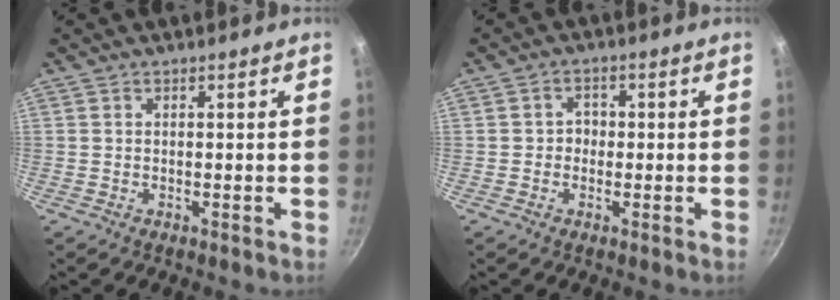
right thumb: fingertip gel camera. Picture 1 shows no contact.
{"total": 2.7, "force": [-0.4, 2.5, 1.1], "torque": [0.002, 0.008, -0.010]}